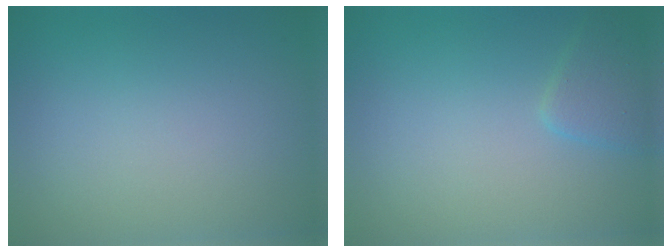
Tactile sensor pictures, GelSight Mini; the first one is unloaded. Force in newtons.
{"total": 1.9, "press": 1.9, "slide": 0.1}